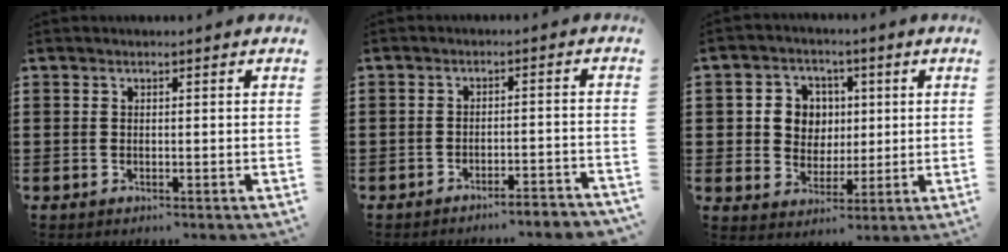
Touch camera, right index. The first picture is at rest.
{"total": 3.0, "force": [-2.9, -0.2, 0.6], "torque": [-0.014, -0.001, -0.062]}
{"total": 6.3, "force": [0.9, 5.9, 2.0], "torque": [-0.057, 0.017, 0.013]}